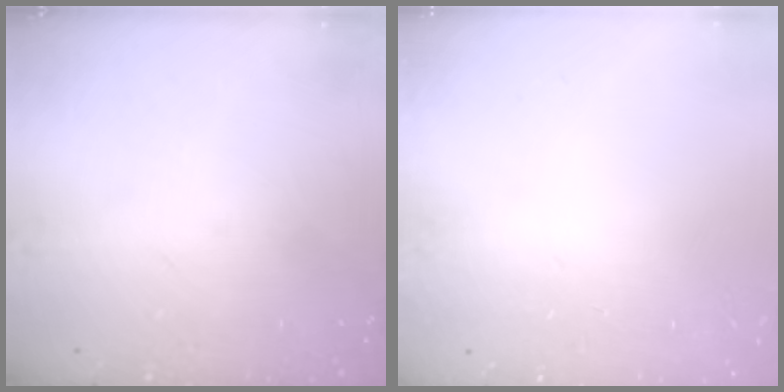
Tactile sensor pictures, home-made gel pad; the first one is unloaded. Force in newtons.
{"total": 0.0}